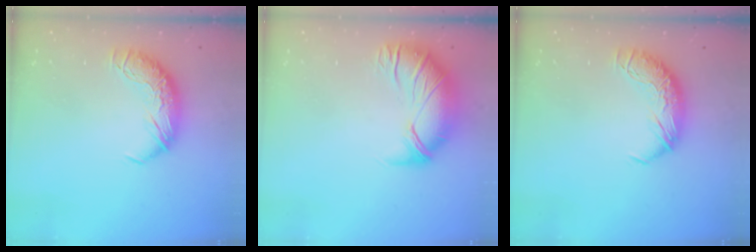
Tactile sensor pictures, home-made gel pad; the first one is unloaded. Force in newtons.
{"total": 3.1, "press": 2.0, "slide": 2.3}
{"total": 0.0}